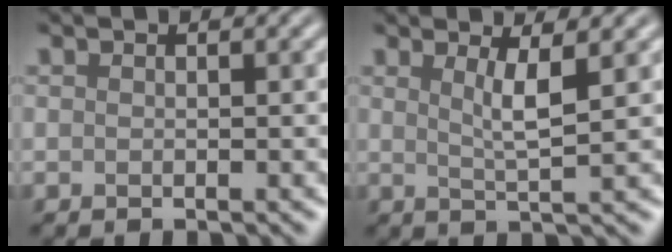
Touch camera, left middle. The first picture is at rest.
{"total": 2.8, "force": [1.0, 0.5, 2.6], "torque": [-0.040, -0.004, 0.017]}